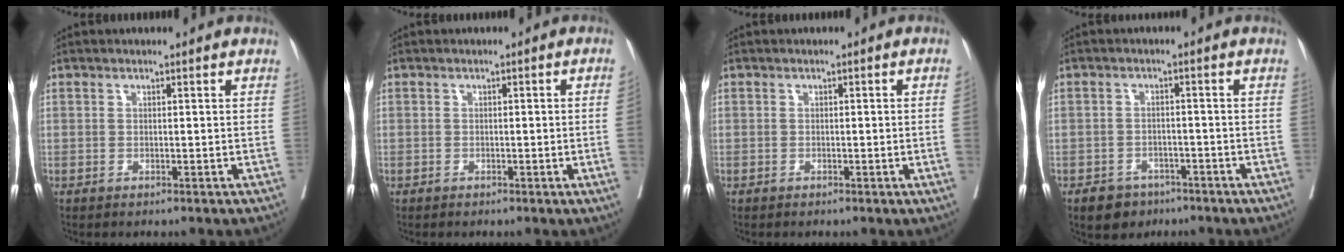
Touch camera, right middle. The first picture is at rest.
{"total": 2.3, "force": [-0.5, -0.6, 2.1], "torque": [-0.032, 0.002, -0.005]}
{"total": 1.6, "force": [-0.4, -0.4, 1.5], "torque": [-0.022, 0.002, -0.005]}
{"total": 4.3, "force": [-3.0, 3.0, 1.0], "torque": [-0.017, 0.007, -0.042]}